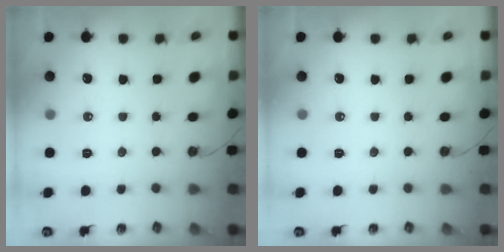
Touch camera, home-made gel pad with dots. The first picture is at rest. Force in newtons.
{"total": 0.0}